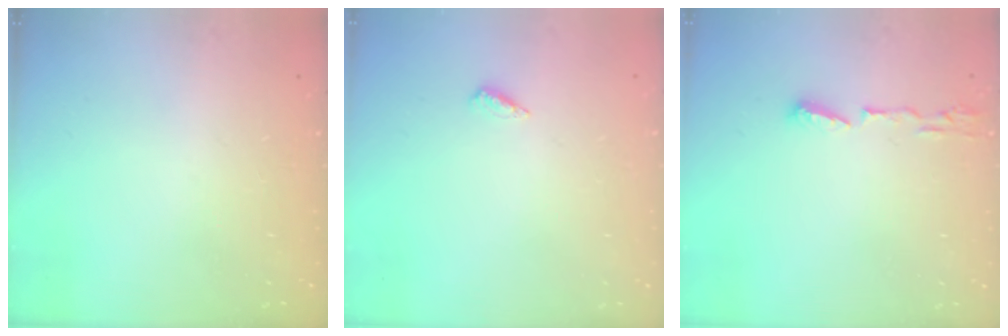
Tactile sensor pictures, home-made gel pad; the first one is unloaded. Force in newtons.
{"total": 2.6, "press": 2.2, "slide": 1.3}
{"total": 6.0, "press": 5.8, "slide": 1.2}